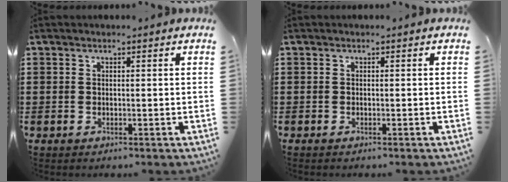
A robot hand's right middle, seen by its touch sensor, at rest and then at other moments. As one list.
[{"total": 0.0}]